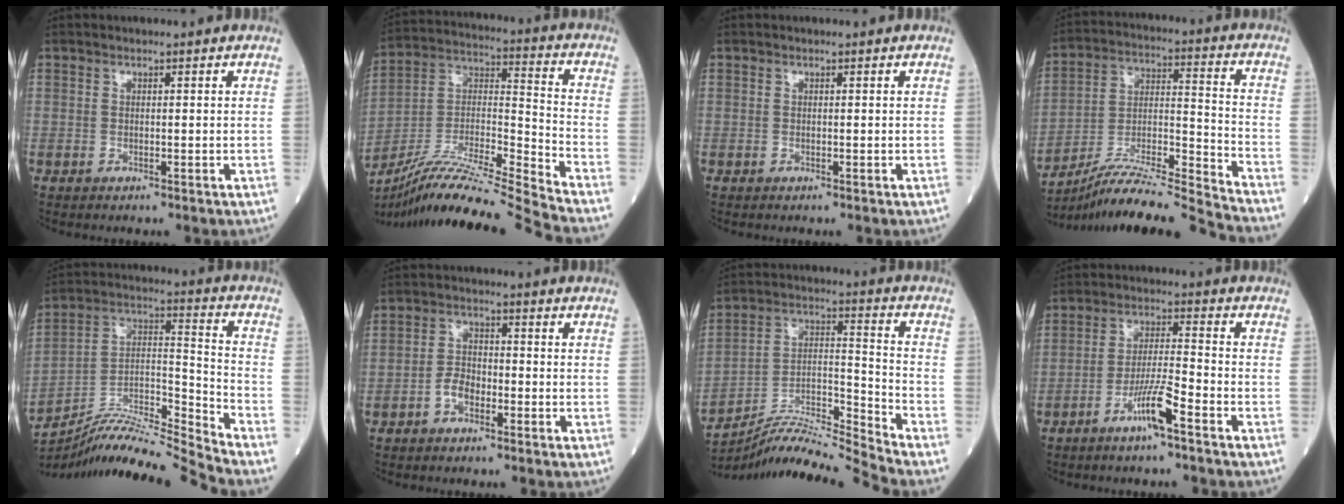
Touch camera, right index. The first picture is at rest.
{"total": 21.0, "force": [-18.9, -2.7, 8.7], "torque": [-0.178, -0.006, -0.333]}
{"total": 0.0}
{"total": 18.6, "force": [-17.2, -2.4, 6.6], "torque": [-0.125, -0.005, -0.300]}
{"total": 15.8, "force": [-14.9, -2.1, 4.6], "torque": [-0.078, 0.035, -0.269]}
{"total": 3.7, "force": [-1.9, 2.1, 2.4], "torque": [-0.046, 0.011, -0.039]}
{"total": 13.6, "force": [-13.1, -2.6, 2.8], "torque": [-0.047, 0.031, -0.239]}
{"total": 6.8, "force": [-4.1, 0.1, 5.4], "torque": [-0.107, -0.001, -0.079]}